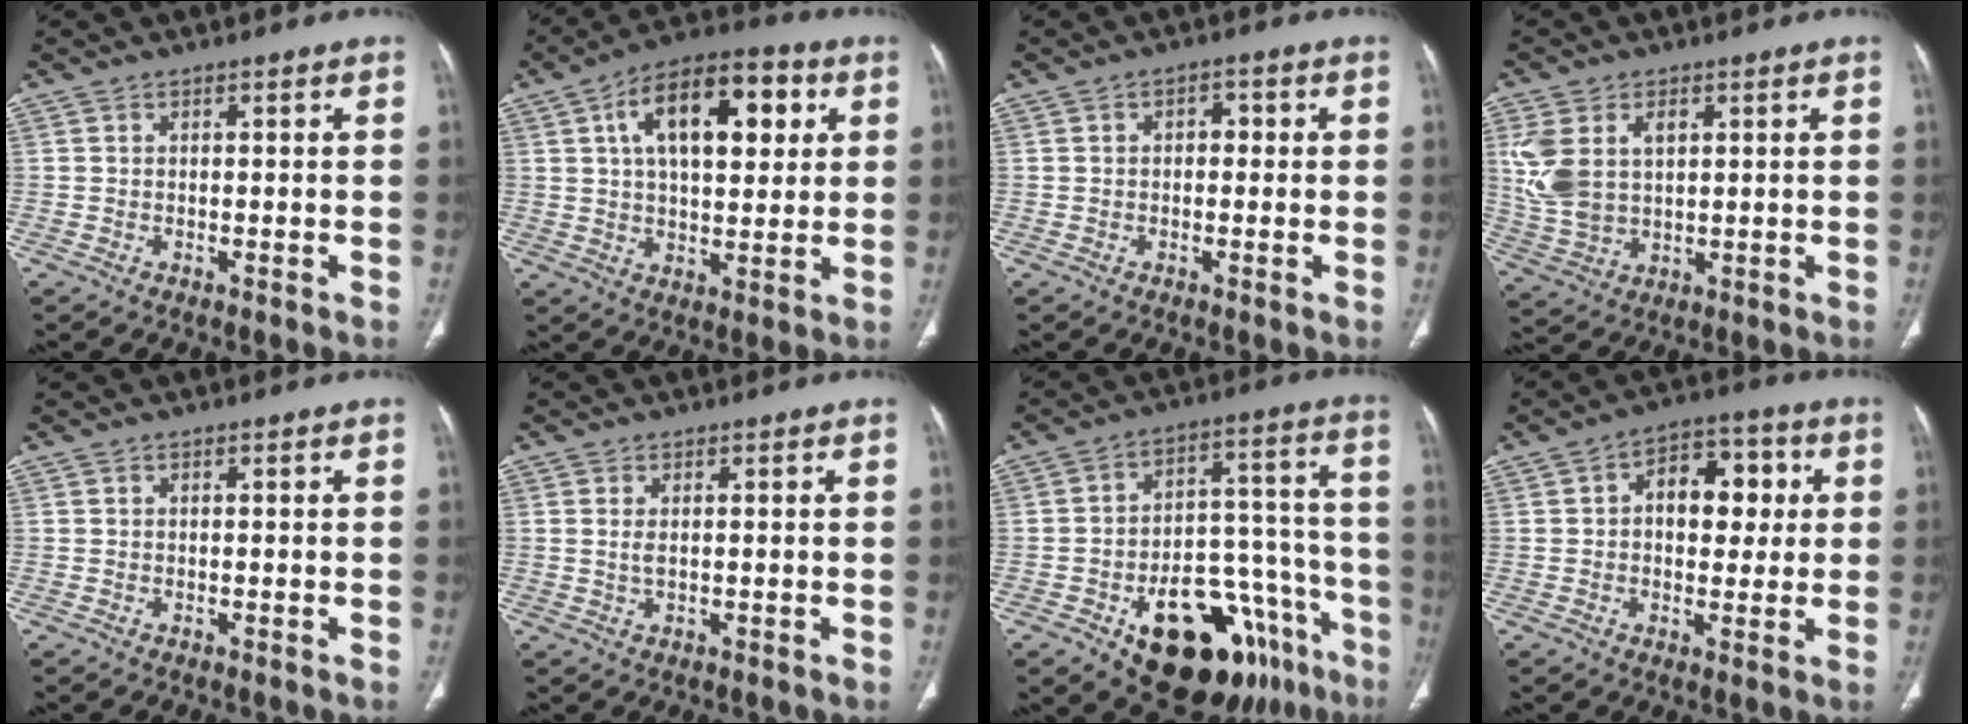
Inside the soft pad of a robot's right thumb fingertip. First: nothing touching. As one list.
[{"total": 17.7, "force": [5.6, 8.9, 14.3], "torque": [-0.194, 0.009, 0.083]}, {"total": 2.4, "force": [0.2, 1.6, 1.7], "torque": [-0.017, 0.011, -0.001]}, {"total": 11.1, "force": [3.0, 7.1, 8.0], "torque": [-0.166, 0.002, 0.072]}, {"total": 0.0}, {"total": 1.7, "force": [0.3, 0.8, 1.5], "torque": [-0.033, -0.001, 0.013]}, {"total": 24.1, "force": [-13.0, 12.6, 15.9], "torque": [-0.140, 0.098, -0.177]}, {"total": 11.0, "force": [1.7, 7.1, 8.2], "torque": [-0.078, 0.019, 0.021]}]